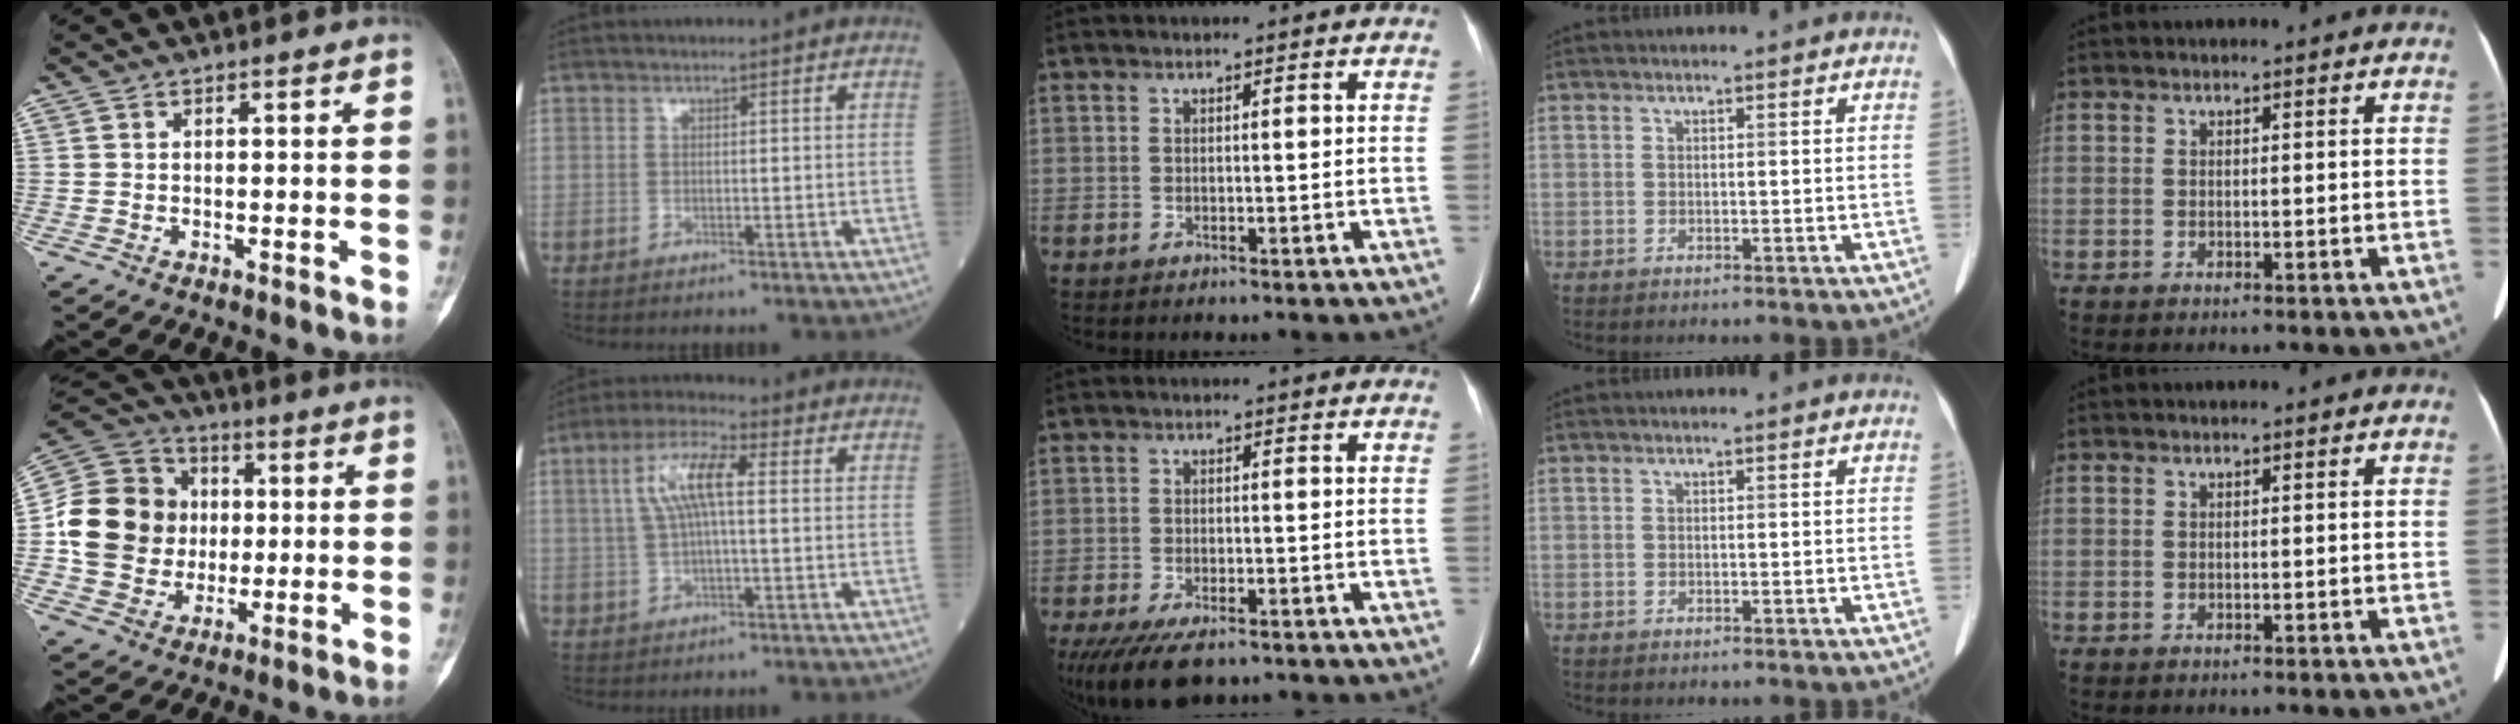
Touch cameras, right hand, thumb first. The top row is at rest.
{"thumb": {"total": 18.1, "force": [0.4, 15.9, 8.8], "torque": [-0.144, 0.026, 0.014]}, "index": {"total": 7.6, "force": [1.4, 1.8, 7.3], "torque": [-0.152, 0.020, 0.027]}, "middle": {"total": 10.6, "force": [-7.3, 4.2, 6.4], "torque": [-0.127, -0.018, -0.114]}}